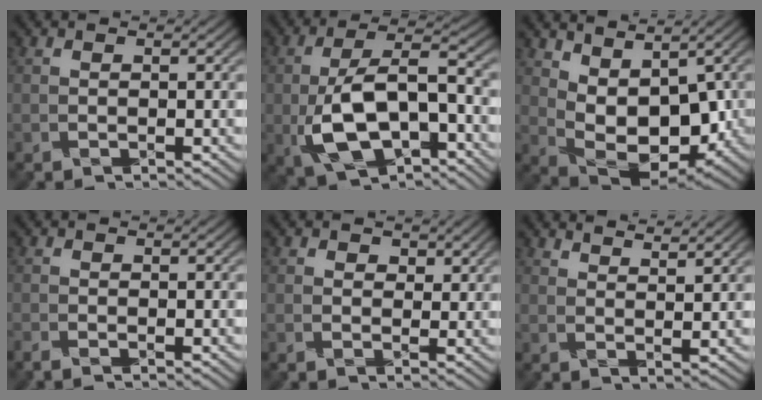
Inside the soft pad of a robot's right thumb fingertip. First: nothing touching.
{"total": 12.2, "force": [-3.7, 5.8, 10.1], "torque": [-0.196, -0.002, -0.075]}
{"total": 8.9, "force": [2.0, 4.8, 7.3], "torque": [-0.130, -0.008, 0.038]}
{"total": 1.0, "force": [-0.6, 0.3, 0.6], "torque": [-0.017, -0.001, -0.016]}
{"total": 2.4, "force": [1.4, 1.5, 1.2], "torque": [-0.024, -0.005, 0.021]}
{"total": 4.8, "force": [4.2, 0.4, 2.3], "torque": [-0.035, -0.003, 0.067]}